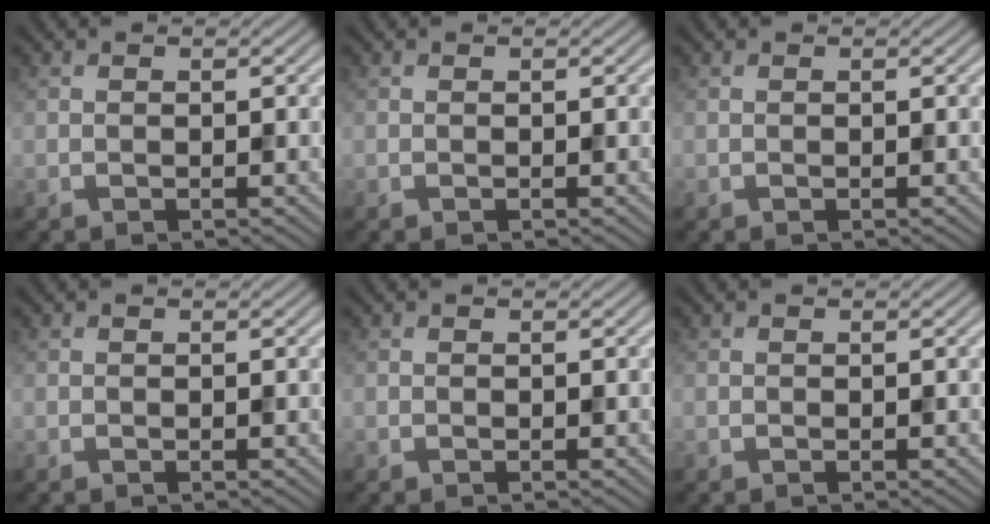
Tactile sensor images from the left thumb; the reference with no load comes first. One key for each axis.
{"total": 0.0}
{"total": 0.0}
{"total": 0.0}
{"total": 0.0}
{"total": 0.0}